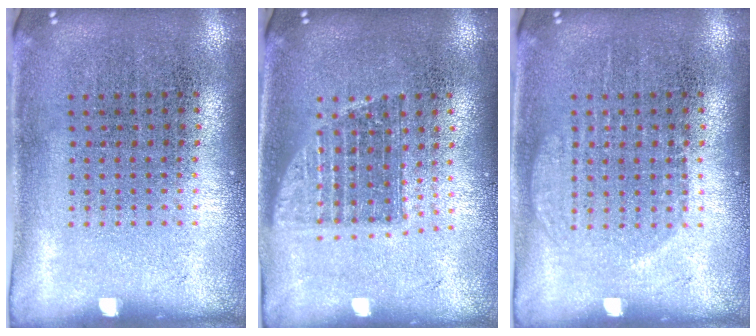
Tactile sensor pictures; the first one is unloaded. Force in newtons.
{"total": 1.3, "press": 1.1, "slide": 0.8}
{"total": 1.6, "press": 1.5, "slide": 0.4}